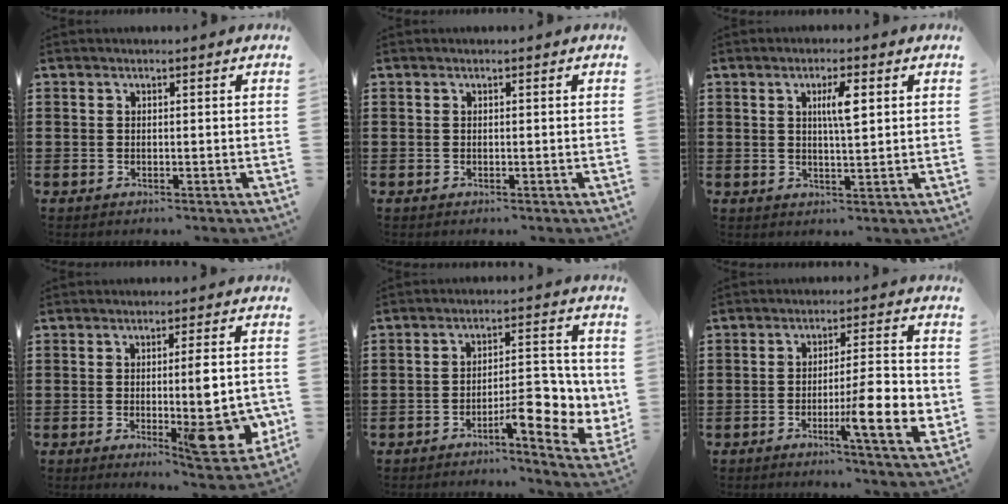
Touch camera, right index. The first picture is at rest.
{"total": 0.0}
{"total": 4.4, "force": [1.3, 0.9, 4.1], "torque": [-0.077, 0.005, 0.016]}
{"total": 9.5, "force": [-1.4, 1.9, 9.2], "torque": [-0.126, -0.010, -0.020]}
{"total": 8.5, "force": [-2.9, 2.8, 7.5], "torque": [-0.089, -0.005, -0.051]}
{"total": 10.6, "force": [-2.7, 1.8, 10.1], "torque": [-0.153, -0.002, -0.041]}